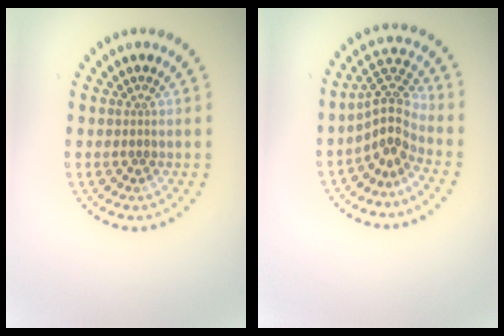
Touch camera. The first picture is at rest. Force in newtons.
{"total": 3.6, "press": 2.6, "slide": 2.5}